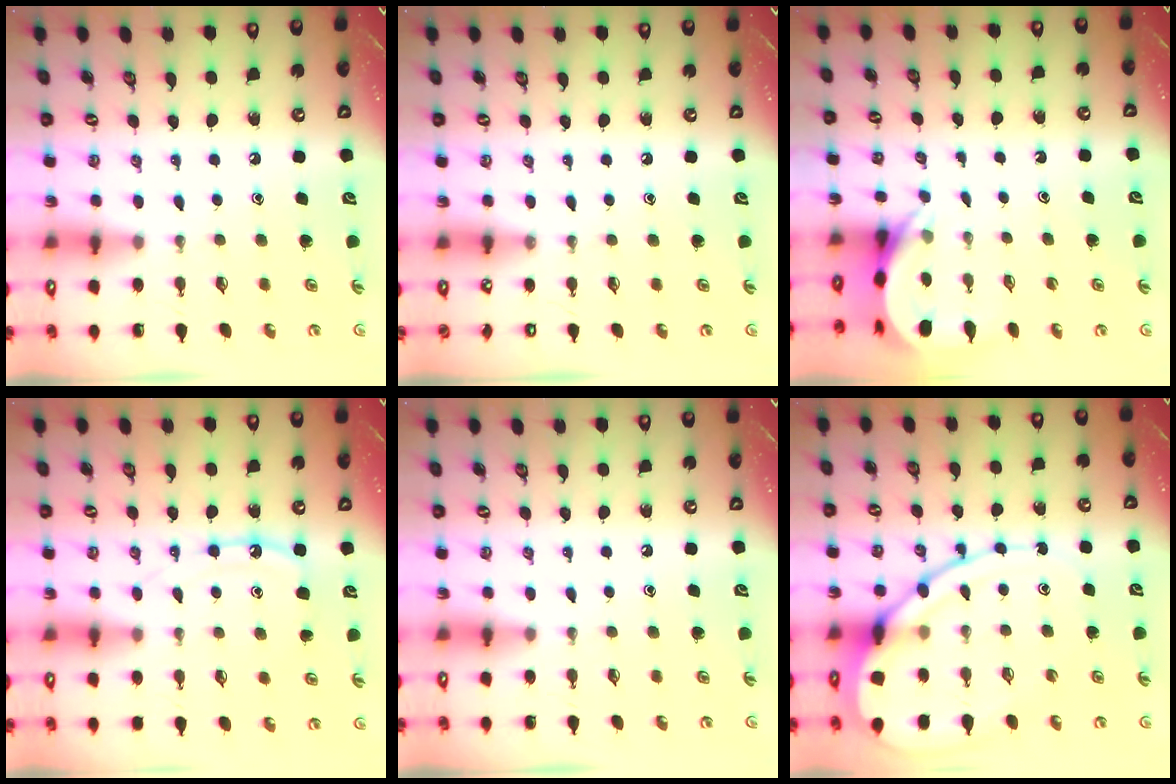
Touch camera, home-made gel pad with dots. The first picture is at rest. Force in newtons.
{"total": 0.0}
{"total": 4.6, "press": 4.6, "slide": 0.3}
{"total": 10.2, "press": 10.1, "slide": 0.5}
{"total": 0.0}
{"total": 13.1, "press": 13.1, "slide": 1.2}